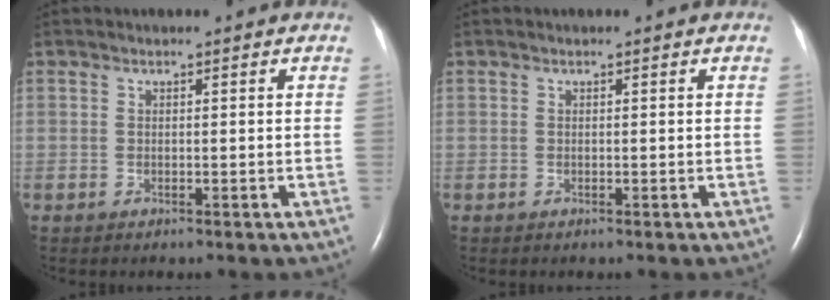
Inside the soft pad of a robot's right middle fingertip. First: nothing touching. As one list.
[{"total": 0.0}]